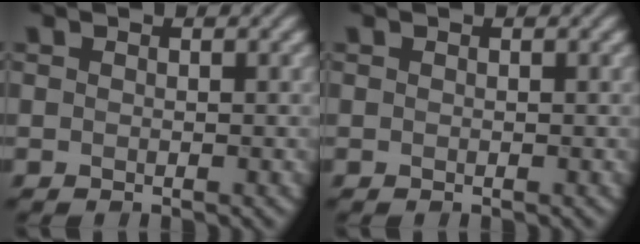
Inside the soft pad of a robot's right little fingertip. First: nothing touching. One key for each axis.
{"total": 0.0}